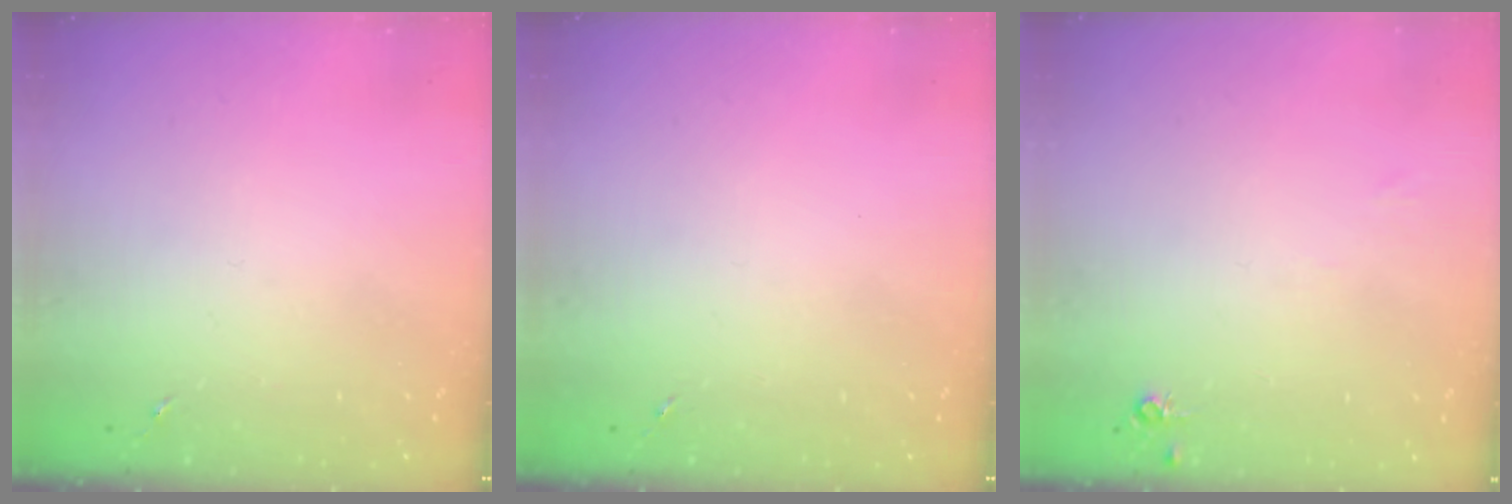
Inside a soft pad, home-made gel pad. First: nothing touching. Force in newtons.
{"total": 0.0}
{"total": 4.7, "press": 4.7, "slide": 0.7}